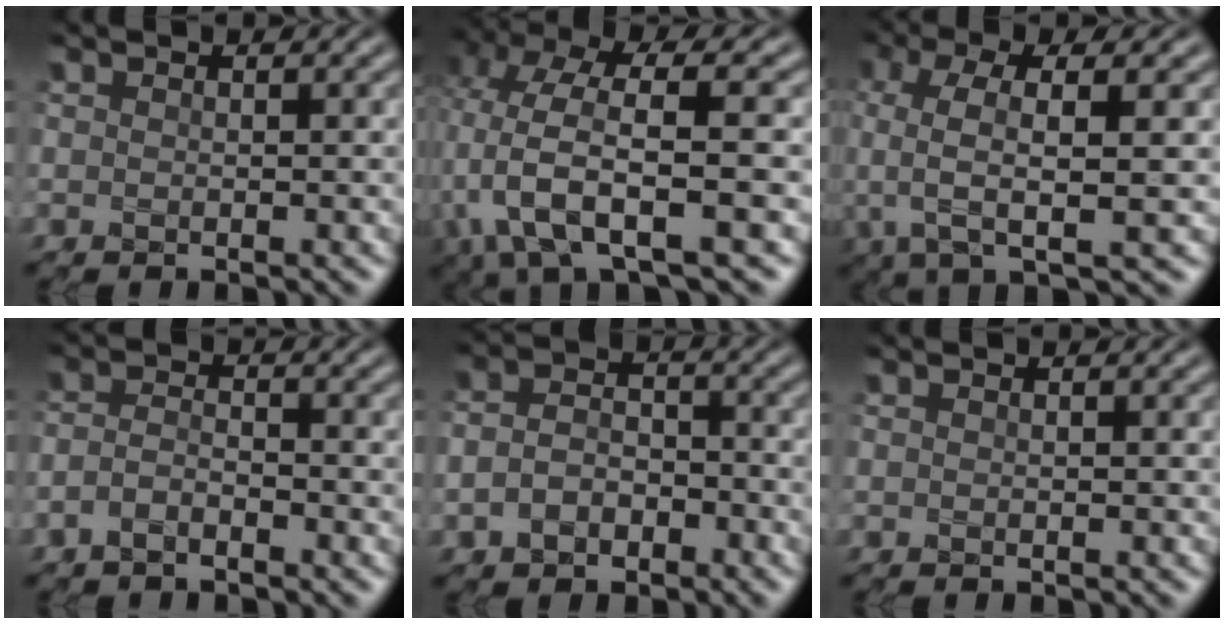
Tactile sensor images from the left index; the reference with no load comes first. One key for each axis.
{"total": 8.3, "fx": -1.6, "fy": 3.1, "fz": 7.6, "tx": -0.155, "ty": 0.000, "tz": -0.031}
{"total": 7.0, "fx": -0.3, "fy": 2.2, "fz": 6.7, "tx": -0.127, "ty": 0.002, "tz": -0.010}
{"total": 1.8, "fx": -1.2, "fy": 0.7, "fz": 1.2, "tx": -0.028, "ty": 0.003, "tz": -0.029}
{"total": 3.4, "fx": -1.4, "fy": 2.3, "fz": 2.1, "tx": -0.045, "ty": 0.001, "tz": -0.033}
{"total": 0.0}